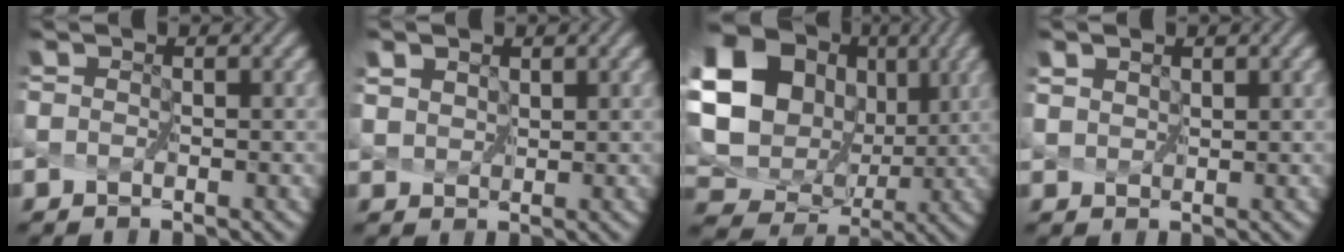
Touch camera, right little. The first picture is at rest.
{"total": 1.6, "force": [1.3, 1.0, 0.2], "torque": [0.015, 0.003, 0.021]}
{"total": 15.2, "force": [5.7, 12.6, 6.2], "torque": [-0.171, 0.007, 0.115]}
{"total": 1.1, "force": [0.9, 0.5, -0.1], "torque": [0.019, -0.001, 0.017]}